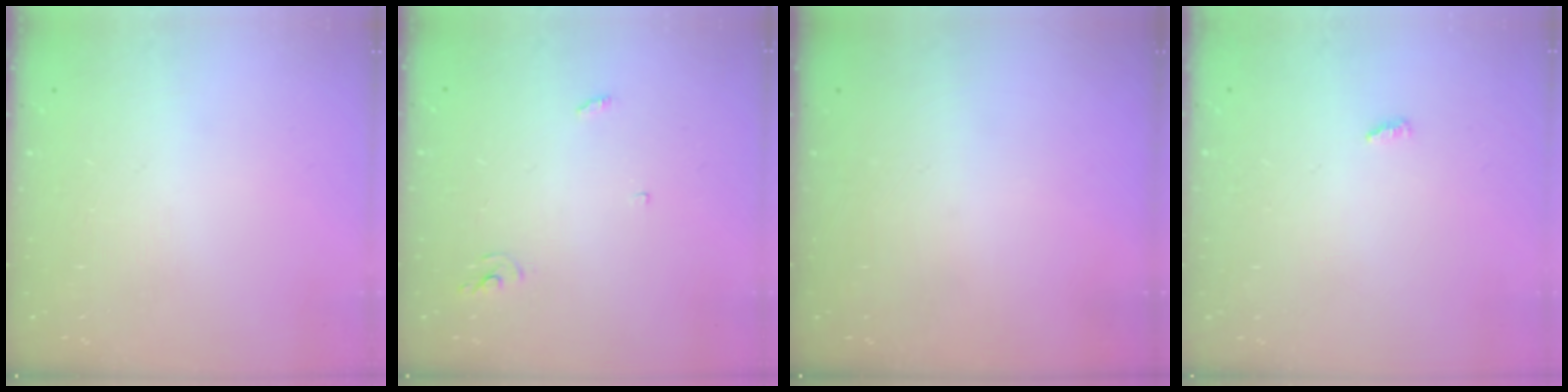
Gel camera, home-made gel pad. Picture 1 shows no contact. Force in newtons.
{"total": 3.0, "press": 3.0, "slide": 0.2}
{"total": 0.0}
{"total": 2.7, "press": 2.7, "slide": 0.2}